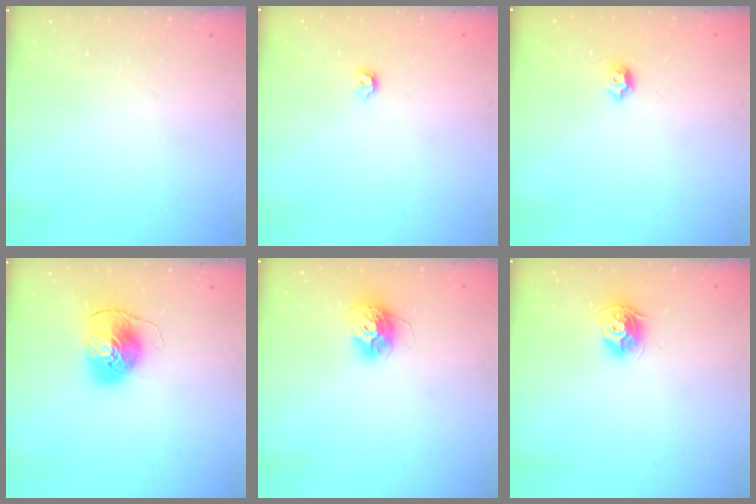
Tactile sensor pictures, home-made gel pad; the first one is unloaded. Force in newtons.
{"total": 3.1, "press": 3.0, "slide": 0.8}
{"total": 4.0, "press": 3.9, "slide": 0.8}
{"total": 8.1, "press": 8.1, "slide": 0.6}
{"total": 10.3, "press": 10.3, "slide": 0.7}
{"total": 9.5, "press": 9.5, "slide": 0.3}